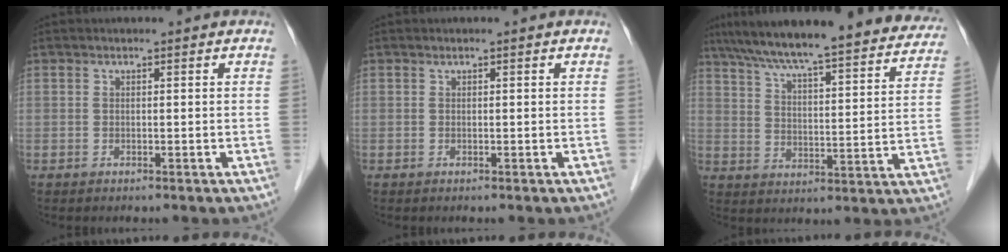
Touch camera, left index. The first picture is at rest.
{"total": 0.0}
{"total": 28.8, "force": [25.4, 4.2, 13.0], "torque": [-0.207, -0.017, 0.326]}